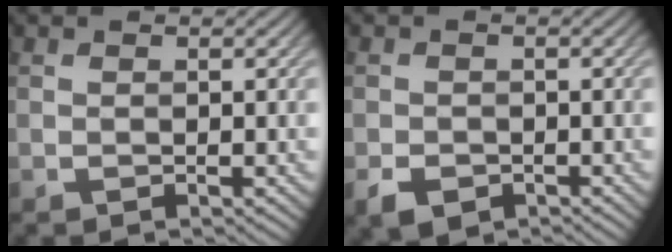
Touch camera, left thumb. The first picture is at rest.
{"total": 2.7, "force": [-1.5, 1.9, 1.3], "torque": [-0.025, -0.010, -0.033]}